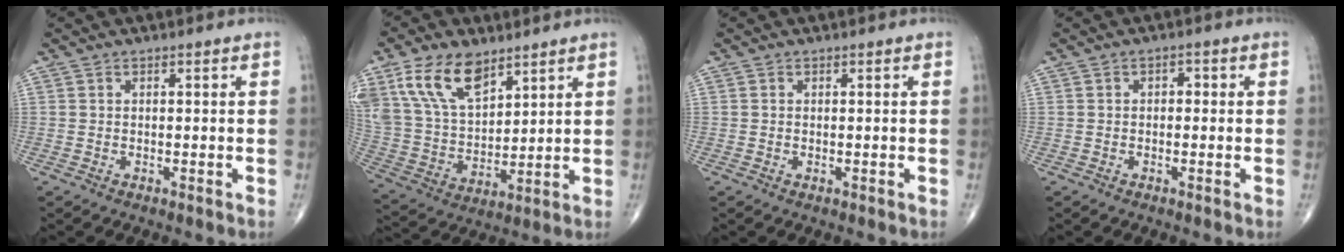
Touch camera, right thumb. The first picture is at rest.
{"total": 15.6, "force": [9.1, 8.4, 9.5], "torque": [-0.161, -0.030, 0.186]}
{"total": 0.0}
{"total": 1.6, "force": [0.1, 1.1, 1.2], "torque": [-0.005, 0.005, -0.005]}